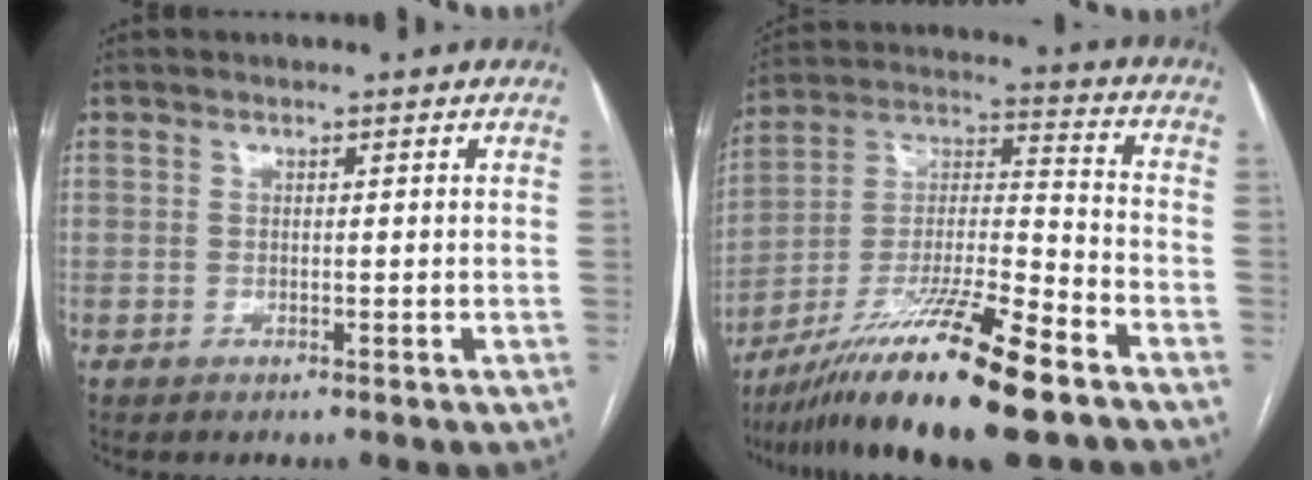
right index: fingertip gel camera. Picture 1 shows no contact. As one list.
[{"total": 19.5, "force": [-13.5, 1.2, 14.0], "torque": [-0.266, -0.027, -0.241]}]